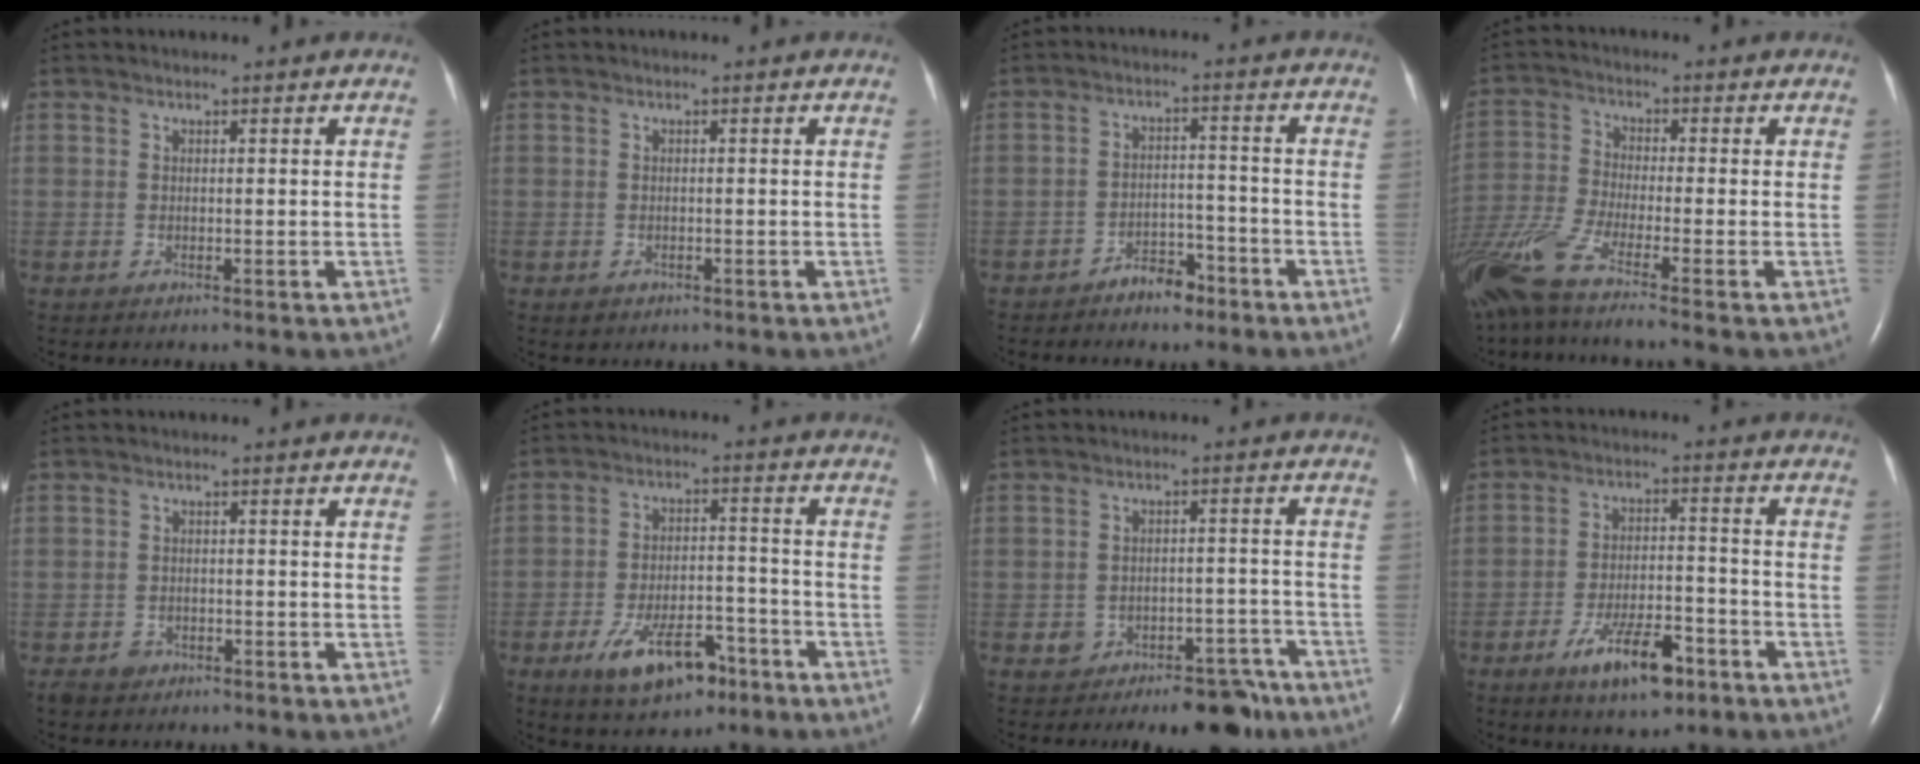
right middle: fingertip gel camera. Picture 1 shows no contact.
{"total": 0.9, "force": [-0.5, 0.7, 0.2], "torque": [-0.002, 0.002, -0.004]}
{"total": 4.3, "force": [-3.4, 1.9, 1.8], "torque": [-0.028, 0.008, -0.055]}
{"total": 11.4, "force": [-8.8, -0.7, 7.2], "torque": [-0.156, -0.036, -0.170]}
{"total": 2.4, "force": [-1.7, 1.6, 0.5], "torque": [-0.015, 0.003, -0.024]}
{"total": 10.5, "force": [-6.3, 4.5, 7.1], "torque": [-0.130, 0.002, -0.099]}
{"total": 8.1, "force": [-6.4, 3.9, 3.2], "torque": [-0.017, 0.027, -0.088]}
{"total": 9.5, "force": [-5.8, 3.0, 6.9], "torque": [-0.125, -0.003, -0.094]}